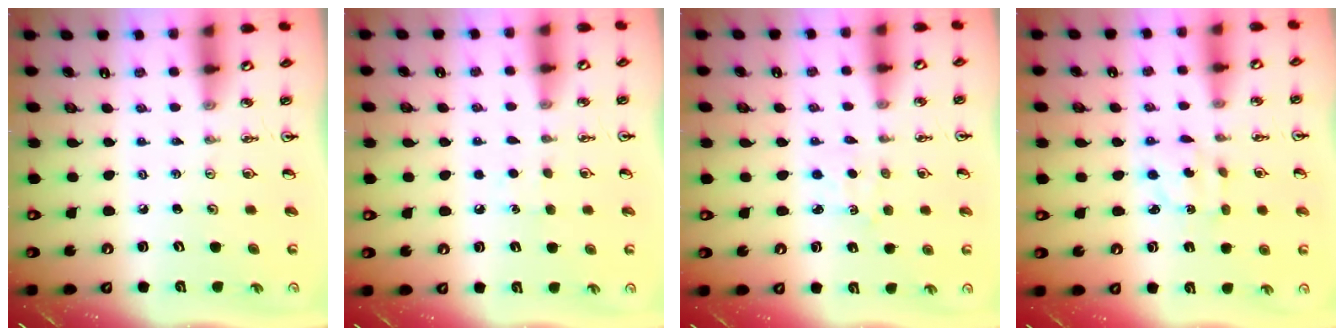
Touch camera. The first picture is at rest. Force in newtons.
{"total": 4.3, "press": 4.2, "slide": 0.6}
{"total": 2.2, "press": 2.2, "slide": 0.4}
{"total": 3.7, "press": 3.6, "slide": 0.7}